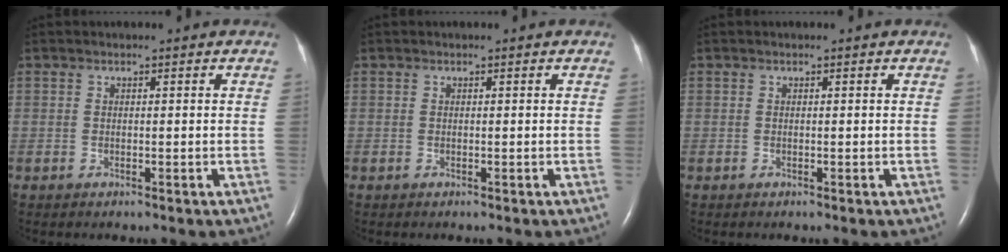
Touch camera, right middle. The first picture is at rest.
{"total": 0.0}
{"total": 0.0}